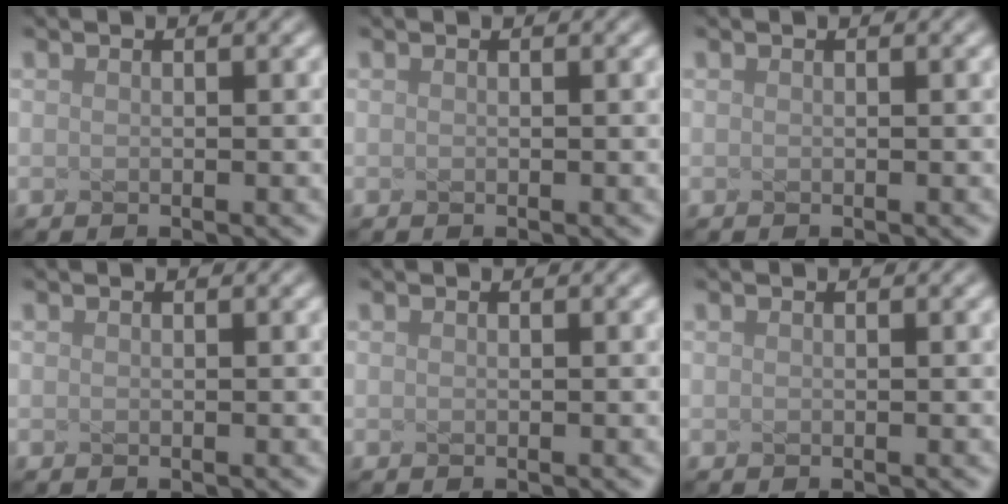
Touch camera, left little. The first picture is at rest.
{"total": 0.0}
{"total": 0.0}
{"total": 0.0}
{"total": 0.0}
{"total": 0.0}